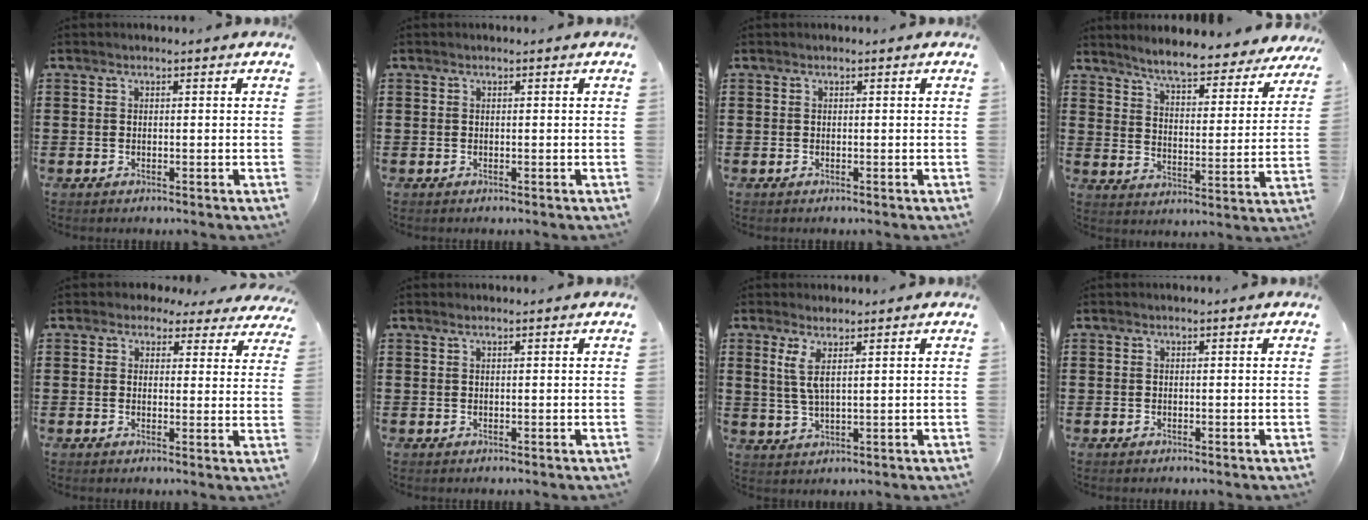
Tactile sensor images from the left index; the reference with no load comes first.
{"total": 0.0}
{"total": 0.0}
{"total": 5.9, "force": [5.5, -0.1, 2.2], "torque": [-0.068, -0.039, 0.091]}
{"total": 2.8, "force": [2.4, 1.3, 0.6], "torque": [-0.016, -0.005, 0.042]}
{"total": 0.5, "force": [0.3, -0.1, 0.4], "torque": [-0.006, -0.003, 0.007]}
{"total": 4.1, "force": [1.9, 0.7, 3.5], "torque": [-0.091, -0.008, 0.029]}
{"total": 0.0}